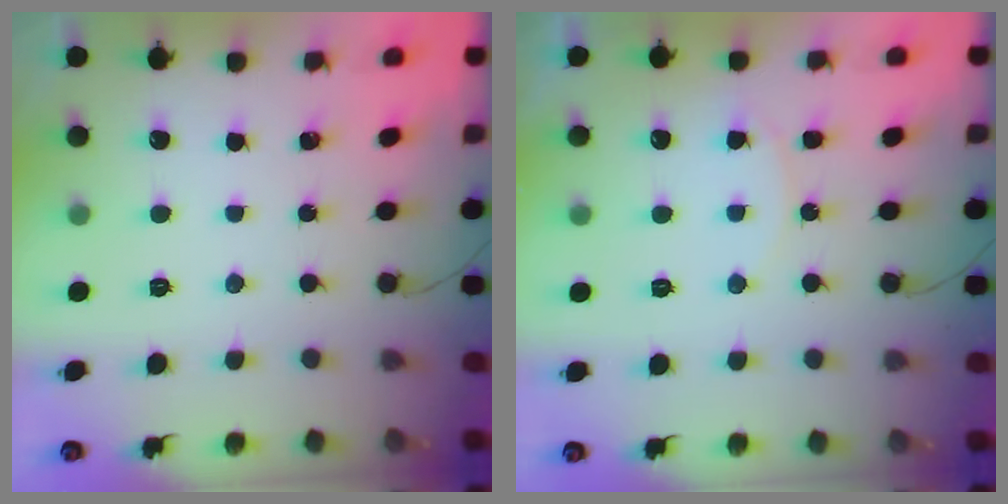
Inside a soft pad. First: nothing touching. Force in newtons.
{"total": 6.2, "press": 6.2, "slide": 0.6}